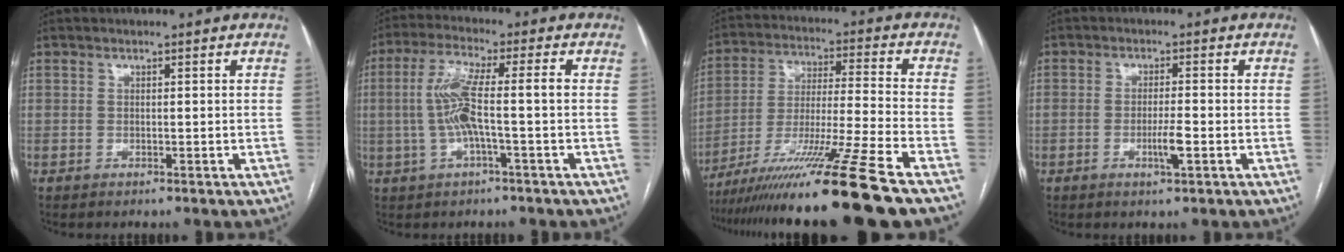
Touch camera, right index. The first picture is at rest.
{"total": 8.0, "force": [-0.7, 0.8, 7.9], "torque": [-0.167, 0.021, -0.015]}
{"total": 18.8, "force": [-14.2, -3.3, 11.9], "torque": [-0.217, -0.043, -0.245]}
{"total": 3.4, "force": [-1.2, 0.4, 3.2], "torque": [-0.059, -0.003, -0.020]}